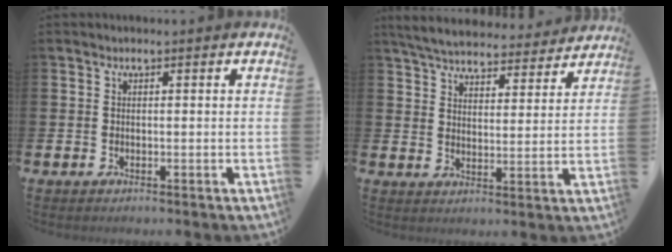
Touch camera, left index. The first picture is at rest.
{"total": 6.1, "force": [5.9, 1.1, 1.2], "torque": [-0.054, -0.034, 0.105]}